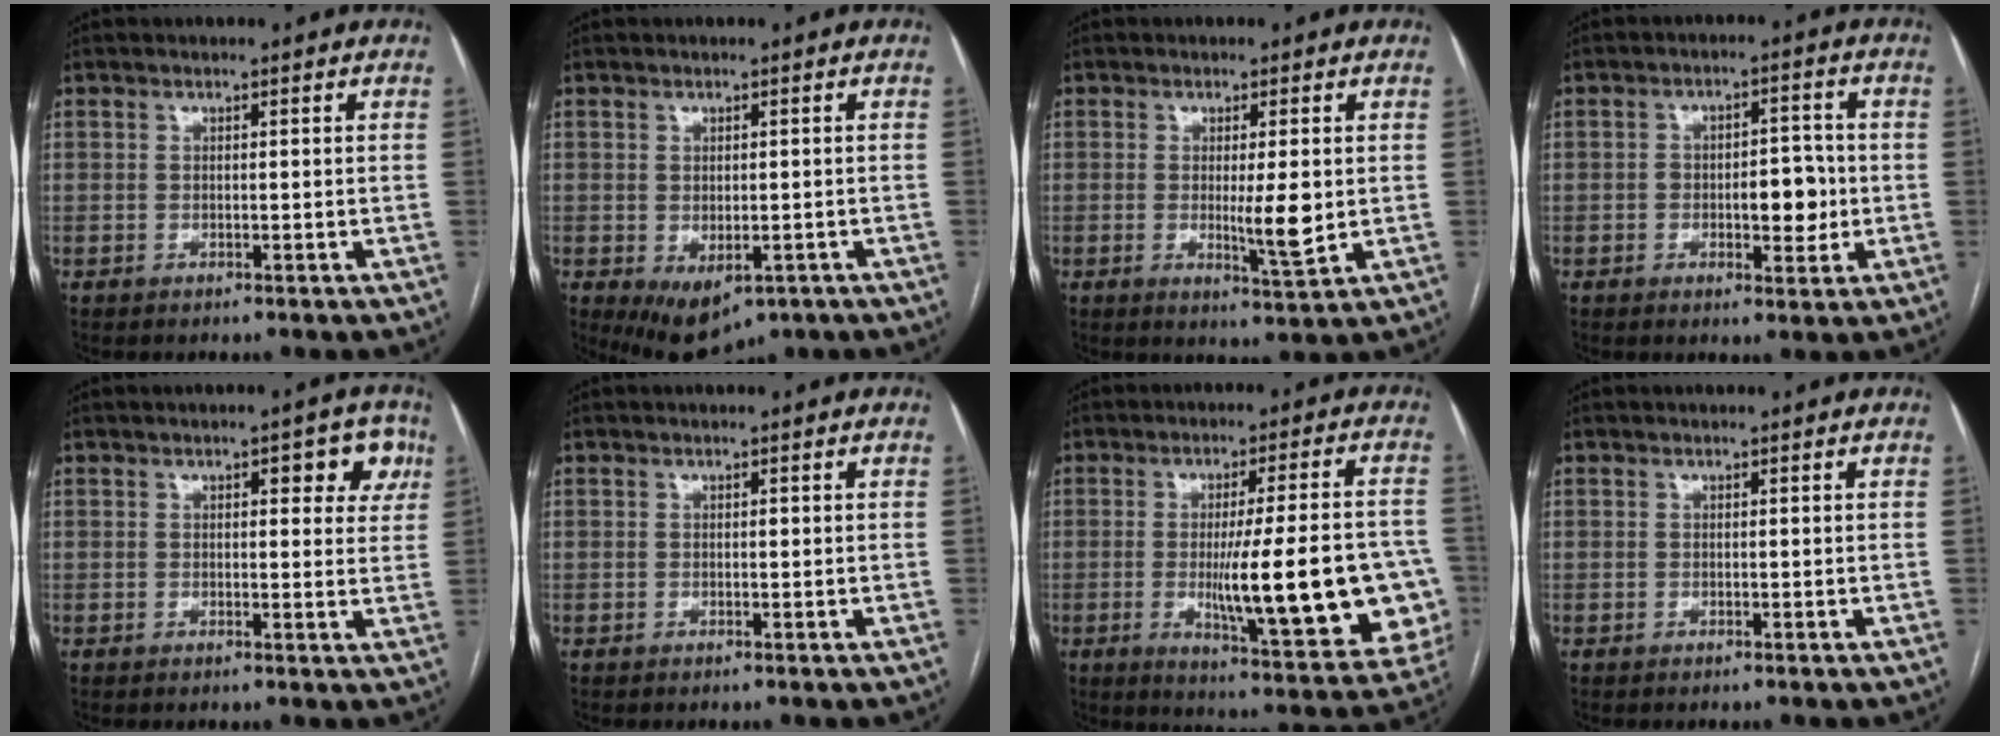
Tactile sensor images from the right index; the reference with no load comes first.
{"total": 7.1, "force": [-3.4, 4.0, 4.8], "torque": [-0.070, -0.013, -0.038]}
{"total": 5.5, "force": [-0.1, 0.7, 5.4], "torque": [-0.083, -0.011, -0.002]}
{"total": 6.6, "force": [-1.0, 3.0, 5.8], "torque": [-0.079, 0.011, -0.010]}
{"total": 5.5, "force": [2.5, 2.3, 4.4], "torque": [-0.036, 0.013, 0.023]}
{"total": 0.0}
{"total": 21.5, "force": [-3.6, 3.4, 21.0], "torque": [-0.221, 0.001, -0.031]}
{"total": 0.0}